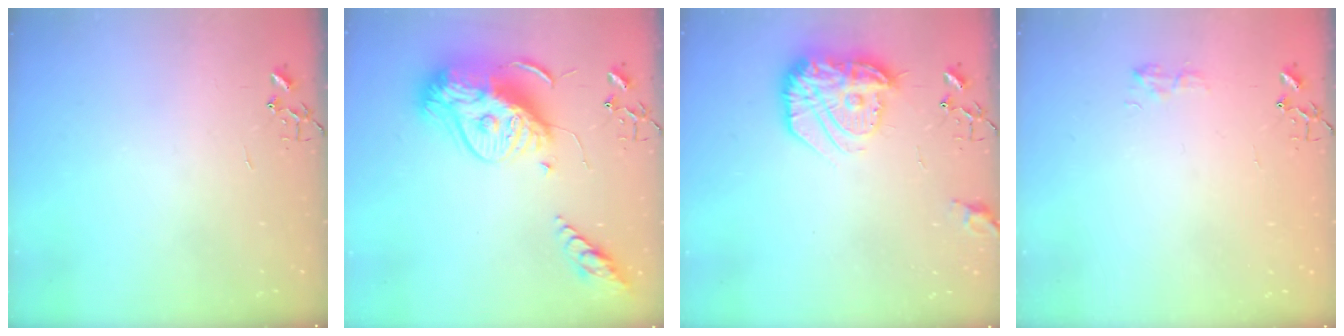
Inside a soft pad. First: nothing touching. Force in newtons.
{"total": 18.8, "press": 18.7, "slide": 1.8}
{"total": 20.4, "press": 20.4, "slide": 1.6}
{"total": 6.8, "press": 6.8, "slide": 0.7}